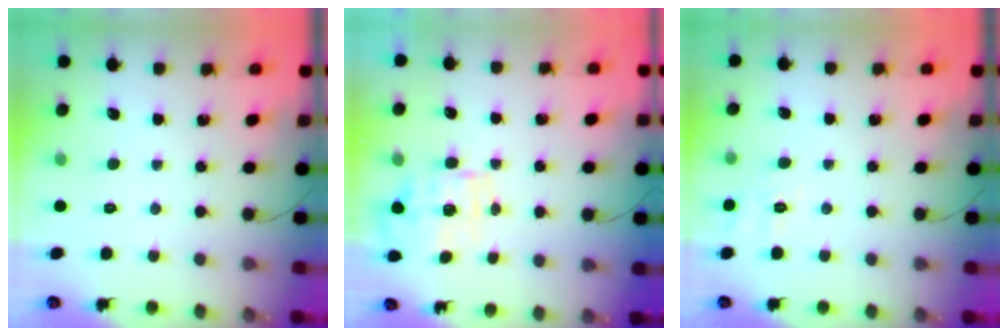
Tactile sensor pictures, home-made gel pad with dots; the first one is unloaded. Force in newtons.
{"total": 1.2, "press": 1.1, "slide": 0.5}
{"total": 2.4, "press": 1.1, "slide": 2.1}